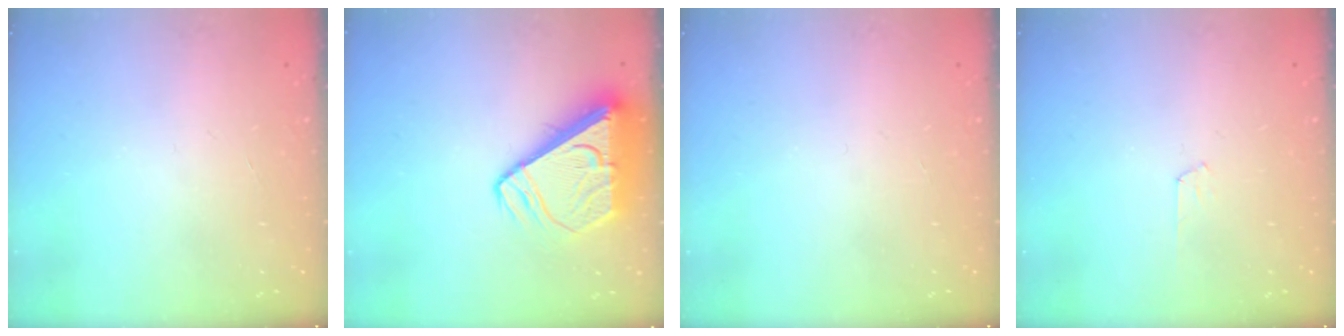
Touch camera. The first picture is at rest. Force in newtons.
{"total": 11.0, "press": 11.0, "slide": 1.1}
{"total": 0.0}
{"total": 3.5, "press": 3.4, "slide": 0.4}